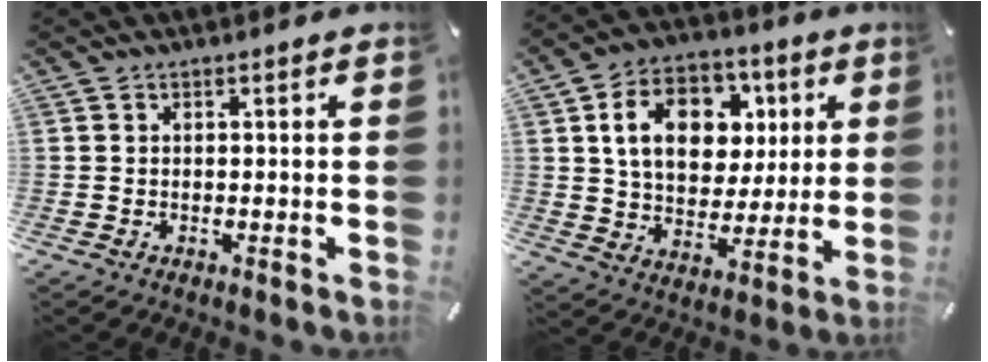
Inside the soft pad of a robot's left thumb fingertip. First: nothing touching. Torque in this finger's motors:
{"motor_torque": [2.47, 2.54, 1.04, -0.79, 0.36]}